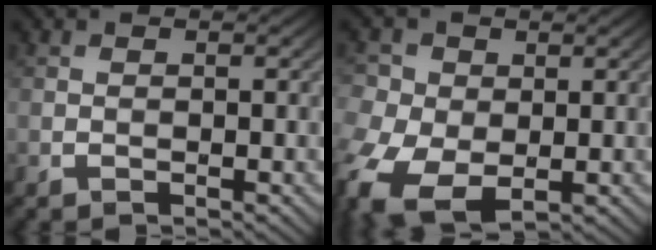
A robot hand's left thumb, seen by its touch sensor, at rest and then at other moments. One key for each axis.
{"total": 11.0, "fx": -3.3, "fy": 7.9, "fz": 7.0, "tx": -0.204, "ty": -0.039, "tz": -0.056}